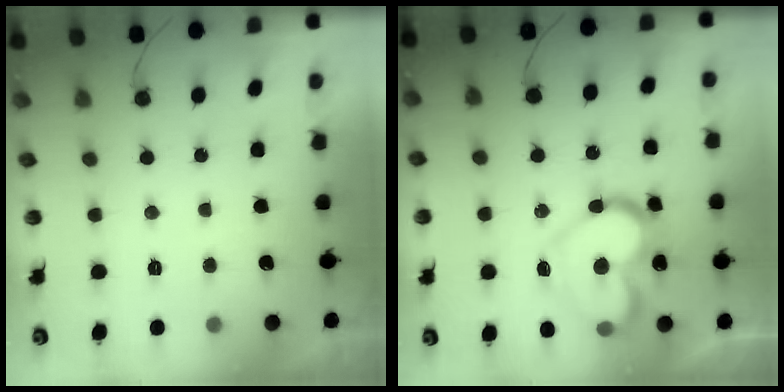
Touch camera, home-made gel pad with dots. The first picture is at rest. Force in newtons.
{"total": 17.4, "press": 17.3, "slide": 2.0}